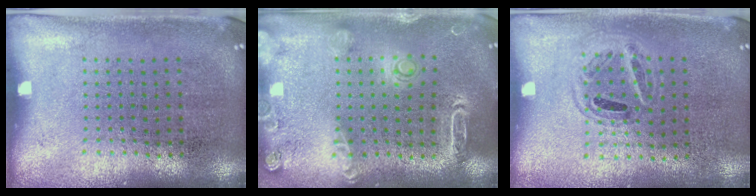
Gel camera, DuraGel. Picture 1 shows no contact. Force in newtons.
{"total": 1.9, "press": 1.9, "slide": 0.5}
{"total": 0.9, "press": 0.9, "slide": 0.1}